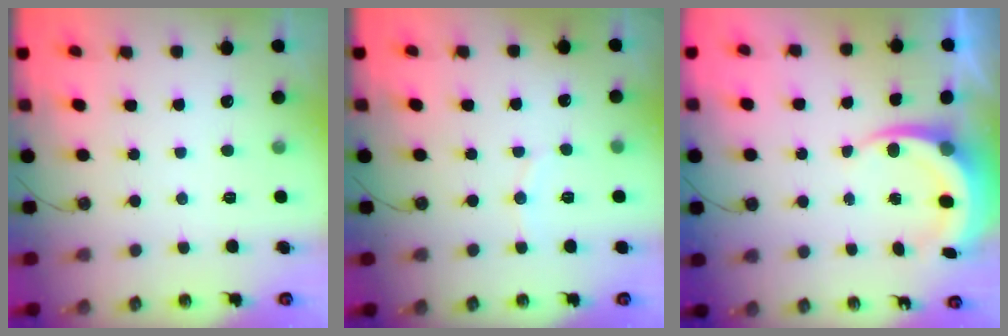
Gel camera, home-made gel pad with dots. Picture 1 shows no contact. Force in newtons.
{"total": 5.0, "press": 4.7, "slide": 1.7}
{"total": 5.9, "press": 5.8, "slide": 1.0}